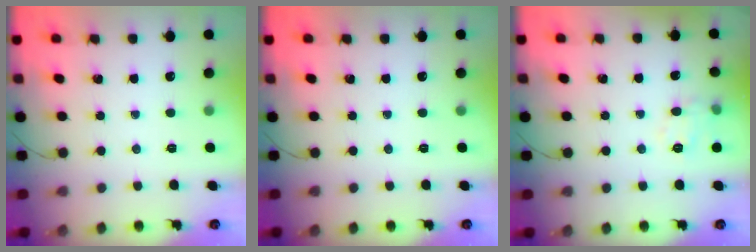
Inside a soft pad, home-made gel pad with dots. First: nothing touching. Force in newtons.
{"total": 0.0}
{"total": 6.0, "press": 5.9, "slide": 1.0}